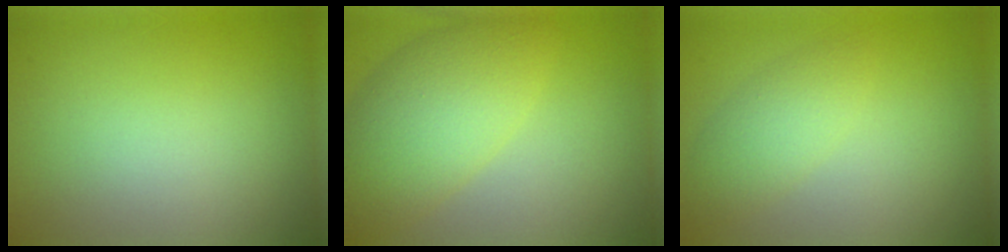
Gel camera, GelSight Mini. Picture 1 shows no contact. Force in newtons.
{"total": 6.5, "press": 6.5, "slide": 0.2}
{"total": 1.7, "press": 1.7, "slide": 0.0}